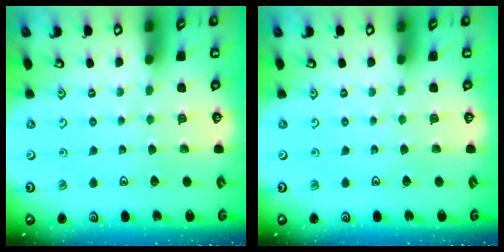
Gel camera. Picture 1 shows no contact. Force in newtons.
{"total": 0.0}